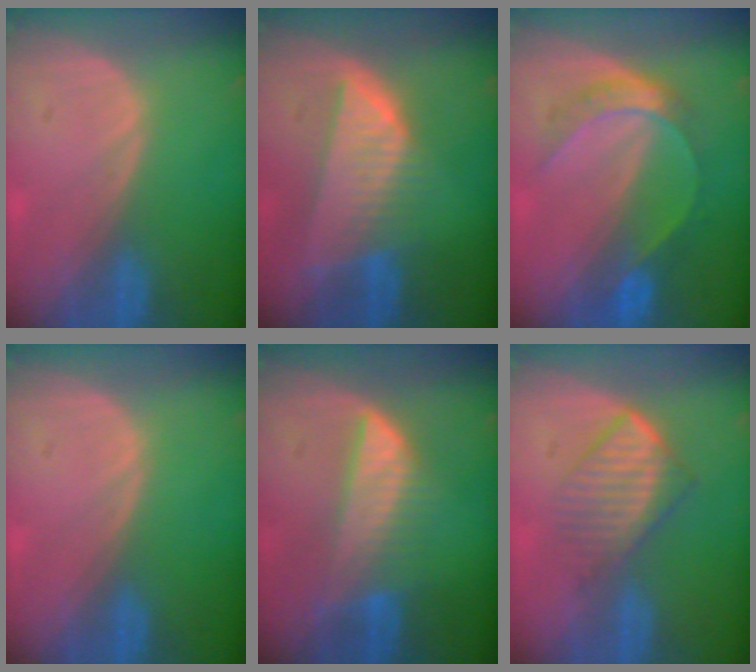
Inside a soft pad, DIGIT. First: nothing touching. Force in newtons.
{"total": 8.4, "press": 7.4, "slide": 4.0}
{"total": 5.6, "press": 5.6, "slide": 0.2}
{"total": 0.0}
{"total": 6.4, "press": 6.3, "slide": 1.0}
{"total": 6.9, "press": 6.0, "slide": 3.5}